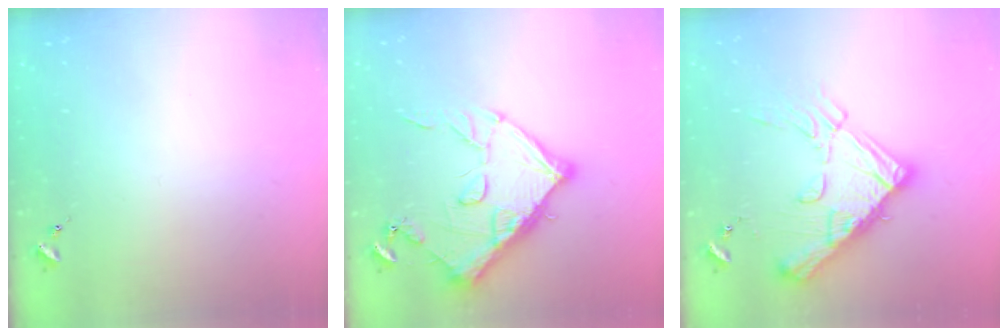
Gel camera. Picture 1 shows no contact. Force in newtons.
{"total": 15.4, "press": 15.4, "slide": 0.9}
{"total": 20.5, "press": 20.3, "slide": 2.3}